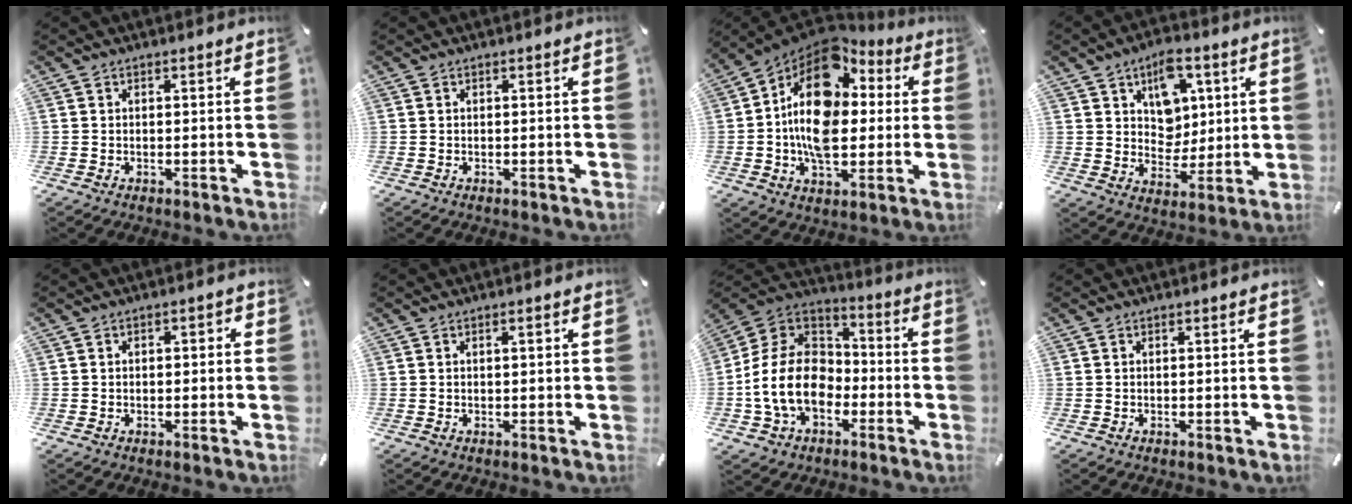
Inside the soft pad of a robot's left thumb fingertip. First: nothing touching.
{"total": 0.0}
{"total": 20.0, "force": [2.6, 13.3, 14.8], "torque": [-0.281, -0.011, 0.038]}
{"total": 10.7, "force": [4.9, 8.3, 4.8], "torque": [-0.067, -0.024, 0.088]}
{"total": 1.7, "force": [-0.5, 1.1, 1.2], "torque": [-0.023, 0.007, -0.013]}
{"total": 1.2, "force": [0.1, 0.5, 1.1], "torque": [-0.021, 0.004, -0.001]}
{"total": 15.6, "force": [-5.6, 11.7, 8.7], "torque": [-0.197, 0.033, -0.102]}
{"total": 0.0}